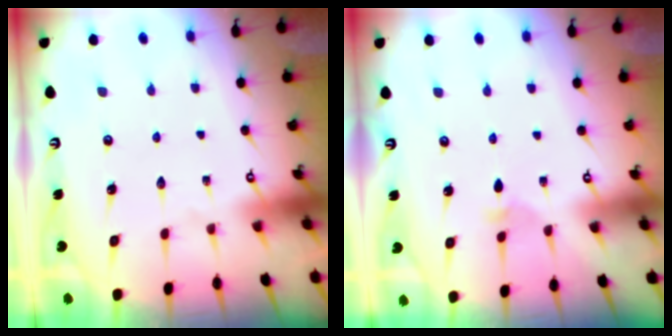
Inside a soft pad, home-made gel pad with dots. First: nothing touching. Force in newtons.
{"total": 2.2, "press": 2.2, "slide": 0.6}